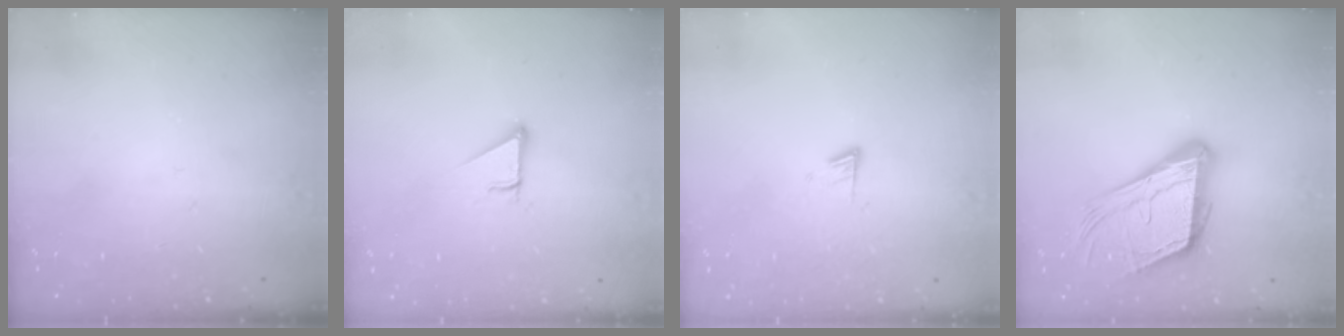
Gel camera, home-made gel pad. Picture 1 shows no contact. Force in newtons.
{"total": 2.9, "press": 2.9, "slide": 0.1}
{"total": 5.1, "press": 5.1, "slide": 0.6}
{"total": 18.7, "press": 18.4, "slide": 3.0}